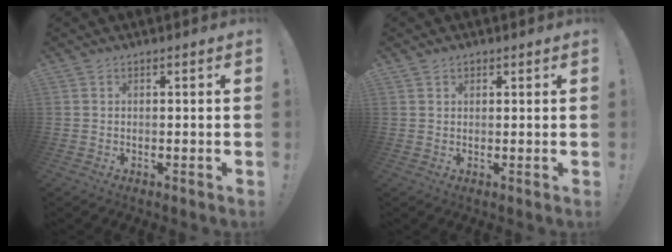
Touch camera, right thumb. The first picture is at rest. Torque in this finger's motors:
{"motor_torque": [-0.20, -0.08, -0.37, -0.02, -0.10]}